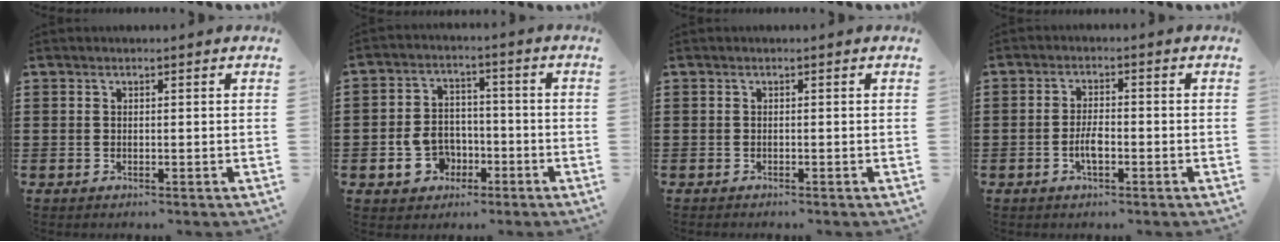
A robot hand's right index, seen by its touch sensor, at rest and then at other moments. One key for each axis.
{"total": 6.4, "fx": -2.2, "fy": 5.4, "fz": 2.6, "tx": -0.070, "ty": 0.011, "tz": -0.040}
{"total": 0.6, "fx": -0.6, "fy": 0.1, "fz": 0.0, "tx": 0.000, "ty": -0.001, "tz": -0.013}
{"total": 3.5, "fx": -1.2, "fy": 1.3, "fz": 3.0, "tx": -0.070, "ty": -0.002, "tz": -0.025}